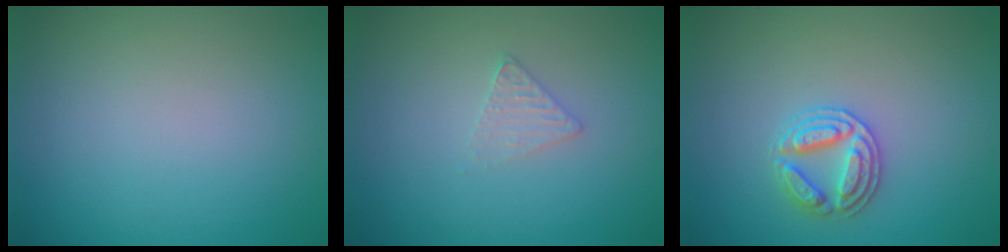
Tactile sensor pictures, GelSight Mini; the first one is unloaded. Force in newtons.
{"total": 1.4, "press": 1.3, "slide": 0.2}
{"total": 2.8, "press": 2.8, "slide": 0.2}